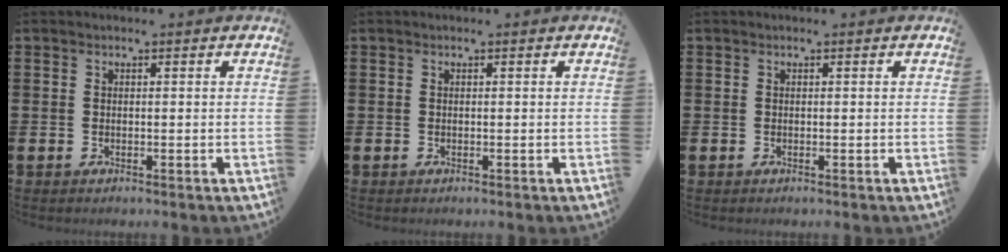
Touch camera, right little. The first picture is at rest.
{"total": 0.0}
{"total": 0.0}